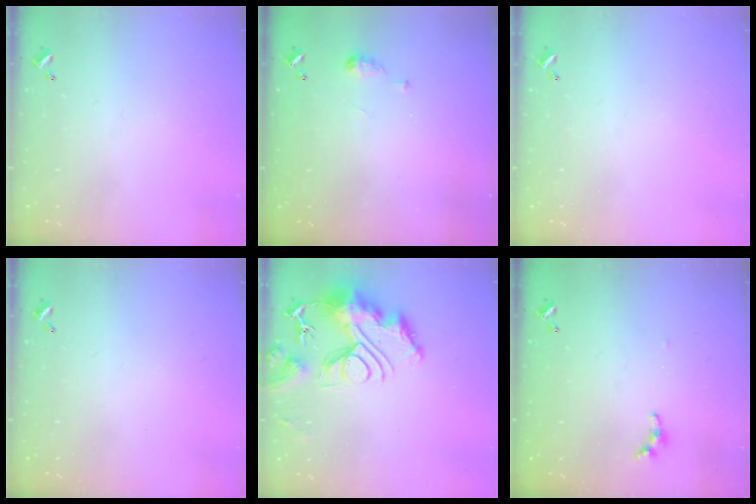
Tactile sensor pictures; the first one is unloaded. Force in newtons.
{"total": 4.8, "press": 4.7, "slide": 0.6}
{"total": 0.0}
{"total": 0.0}
{"total": 14.1, "press": 14.1, "slide": 1.4}
{"total": 5.5, "press": 5.5, "slide": 0.6}